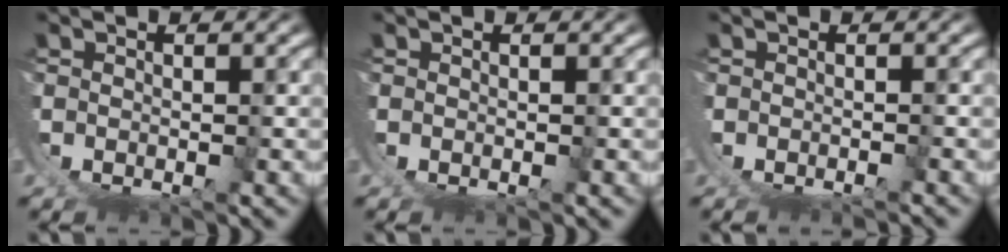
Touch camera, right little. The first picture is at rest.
{"total": 0.0}
{"total": 1.7, "force": [-1.6, 0.5, 0.4], "torque": [-0.009, -0.002, -0.023]}